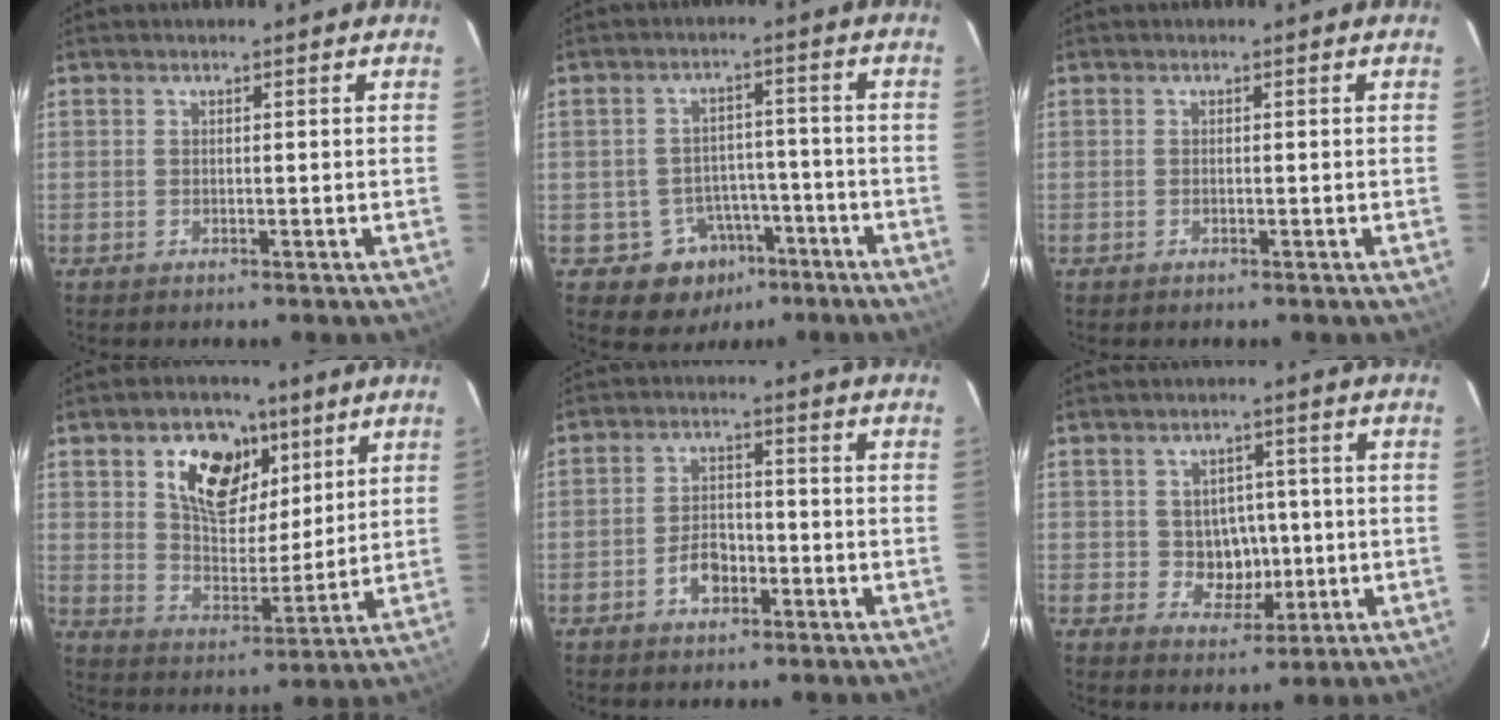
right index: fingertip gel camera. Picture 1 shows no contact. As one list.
[{"total": 8.1, "force": [-4.6, 6.5, 1.5], "torque": [-0.032, 0.032, -0.046]}, {"total": 0.0}, {"total": 14.2, "force": [7.0, 8.7, 8.8], "torque": [-0.149, 0.014, 0.122]}, {"total": 5.0, "force": [-2.6, 3.1, 3.0], "torque": [-0.060, 0.011, -0.041]}, {"total": 5.8, "force": [-0.2, 5.4, 2.3], "torque": [-0.045, 0.008, 0.013]}]